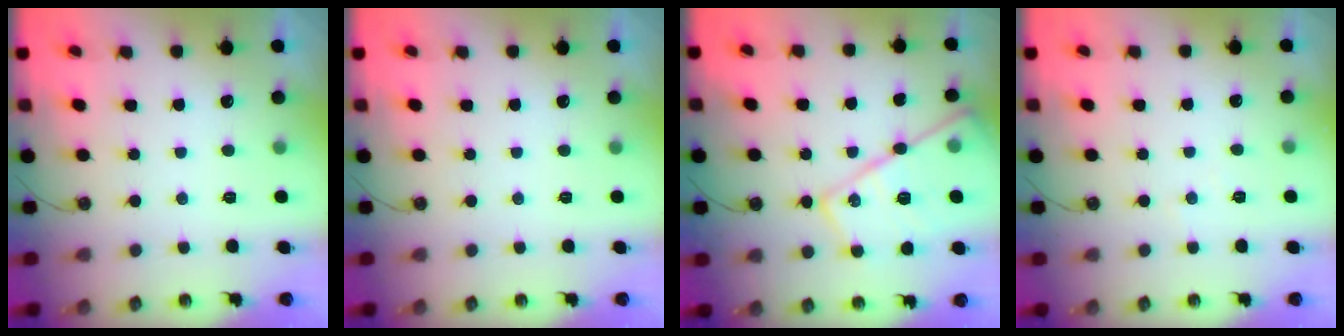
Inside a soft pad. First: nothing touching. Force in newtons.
{"total": 0.0}
{"total": 20.1, "press": 20.1, "slide": 1.7}
{"total": 2.9, "press": 2.8, "slide": 0.7}